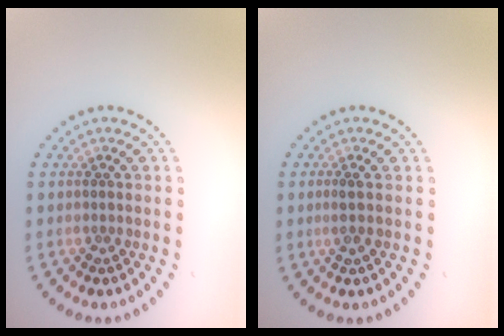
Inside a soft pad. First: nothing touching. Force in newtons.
{"total": 1.0, "press": 0.7, "slide": 0.6}